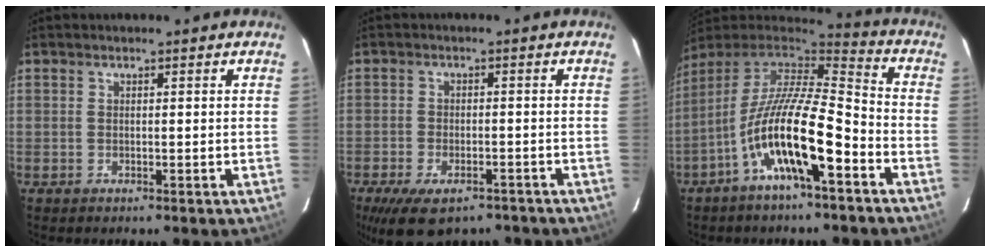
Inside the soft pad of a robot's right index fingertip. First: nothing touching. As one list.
[{"total": 11.8, "force": [-8.2, 5.5, 6.5], "torque": [-0.138, -0.020, -0.125]}, {"total": 17.3, "force": [-8.0, 4.1, 14.7], "torque": [-0.268, -0.020, -0.153]}]